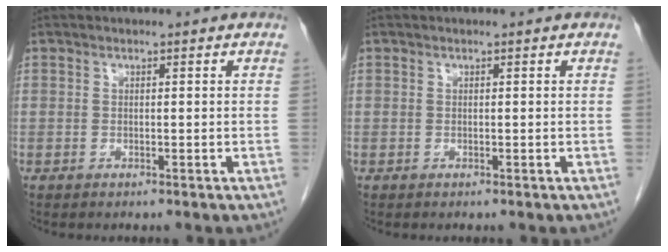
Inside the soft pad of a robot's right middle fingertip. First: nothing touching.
{"total": 0.0}